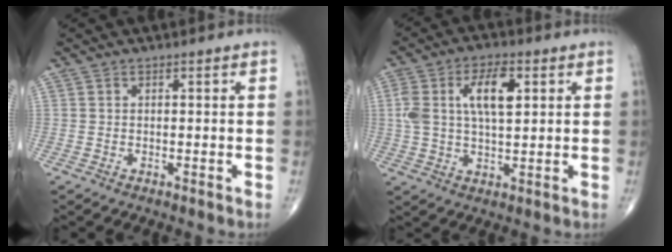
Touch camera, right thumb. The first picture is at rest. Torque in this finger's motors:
{"motor_torque": [-0.08, 0.25, 0.99, 0.06, 0.32]}